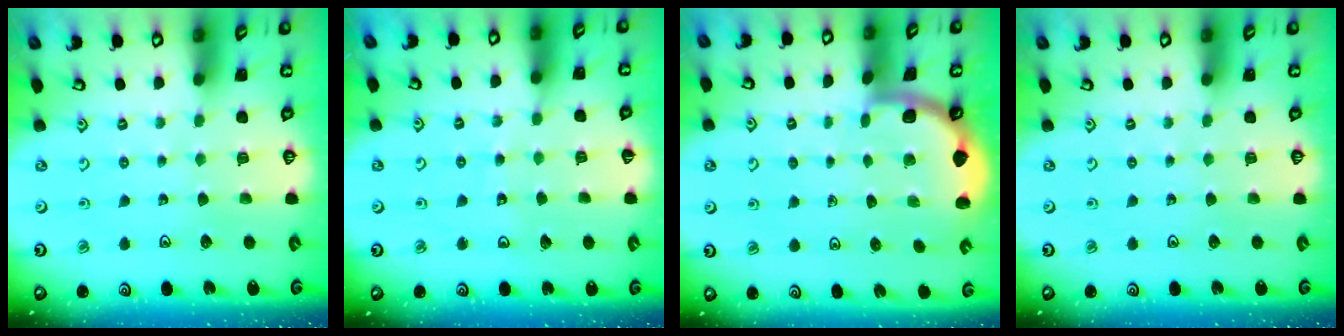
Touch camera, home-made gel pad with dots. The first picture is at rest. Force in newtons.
{"total": 5.8, "press": 5.8, "slide": 0.5}
{"total": 1.8, "press": 1.8, "slide": 0.1}
{"total": 0.0}